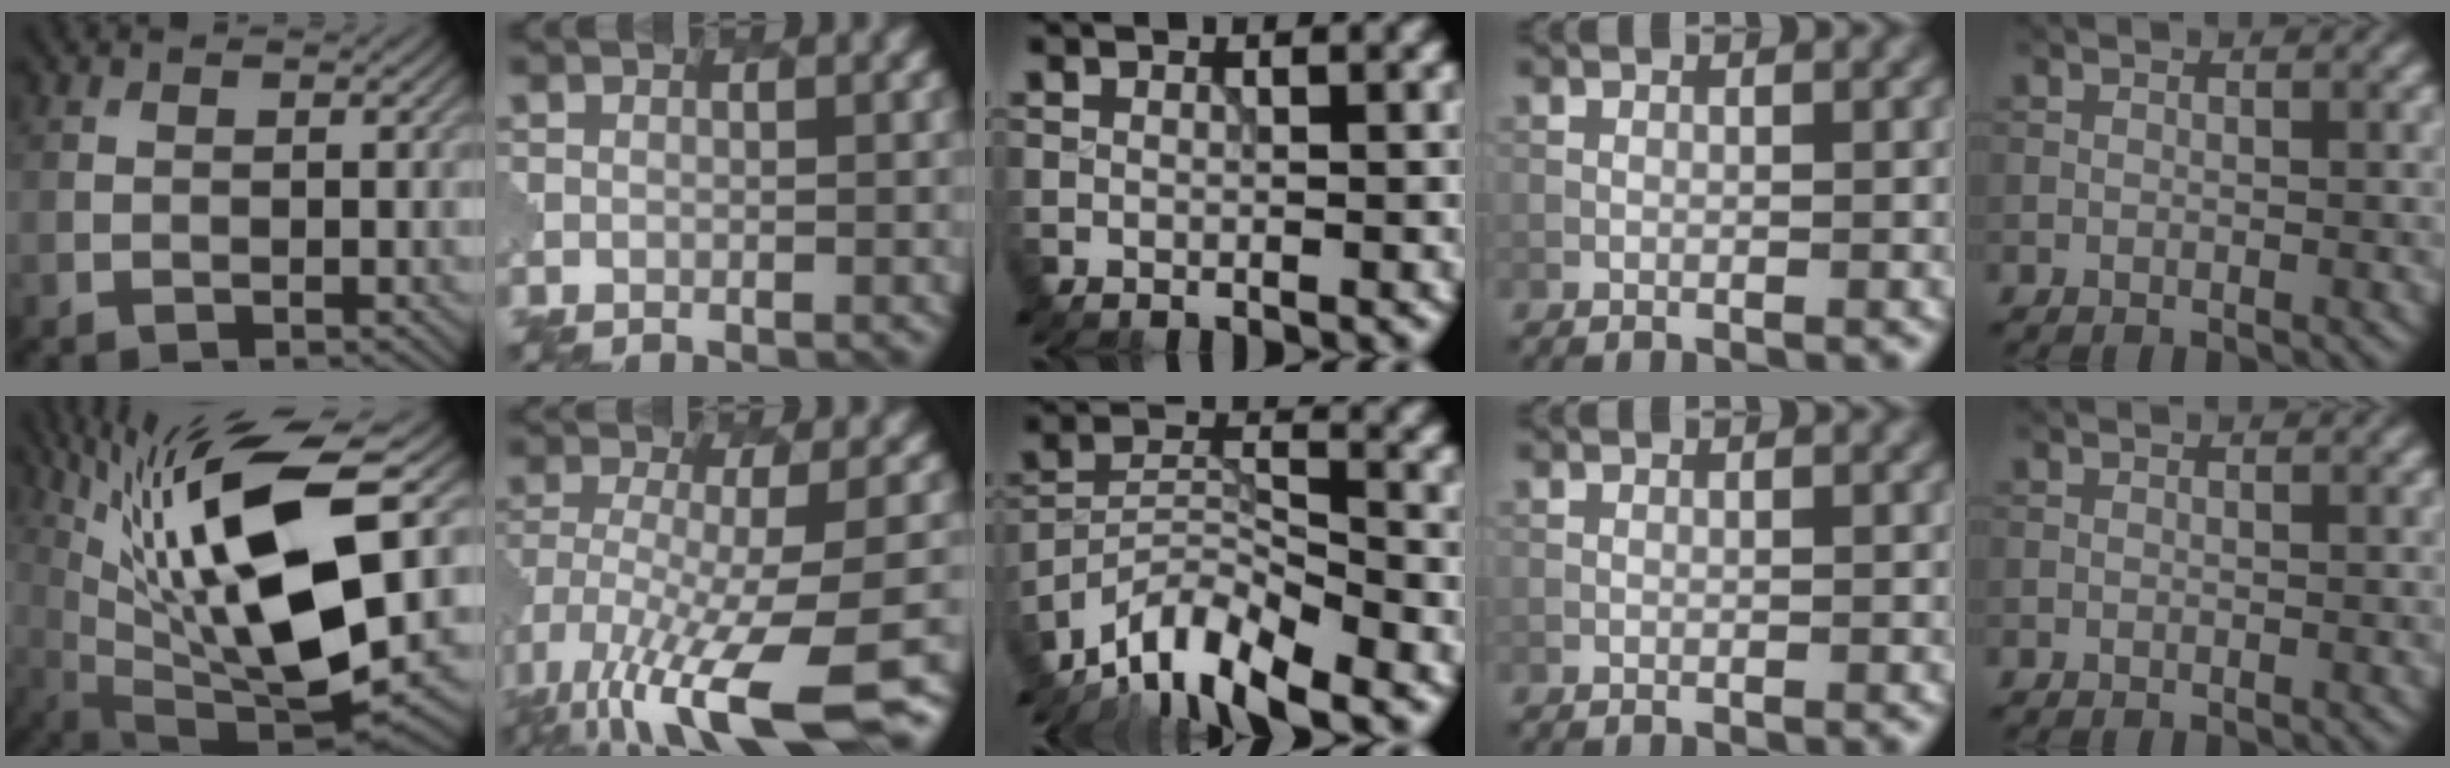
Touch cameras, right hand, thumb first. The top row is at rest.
{"thumb": {"total": 18.6, "force": [4.8, 6.3, 16.9], "torque": [-0.329, 0.012, 0.091]}, "index": {"total": 13.6, "force": [-8.4, 3.7, 10.1], "torque": [-0.206, -0.029, -0.116]}, "middle": {"total": 7.8, "force": [-6.5, 2.0, 3.8], "torque": [-0.058, -0.002, -0.132]}}